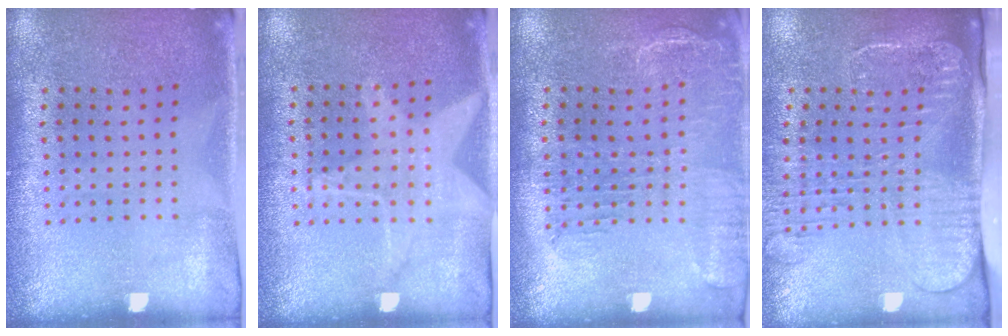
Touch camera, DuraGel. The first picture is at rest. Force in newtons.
{"total": 1.1, "press": 1.0, "slide": 0.4}
{"total": 1.7, "press": 1.4, "slide": 0.8}
{"total": 2.8, "press": 2.1, "slide": 1.8}